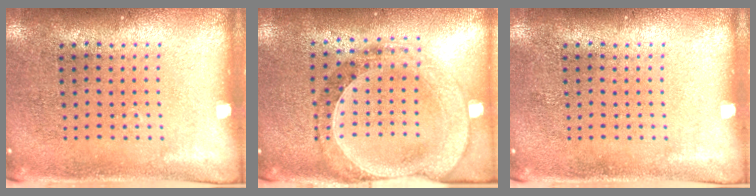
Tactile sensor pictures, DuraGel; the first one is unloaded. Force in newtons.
{"total": 1.5, "press": 1.4, "slide": 0.3}
{"total": 0.0}